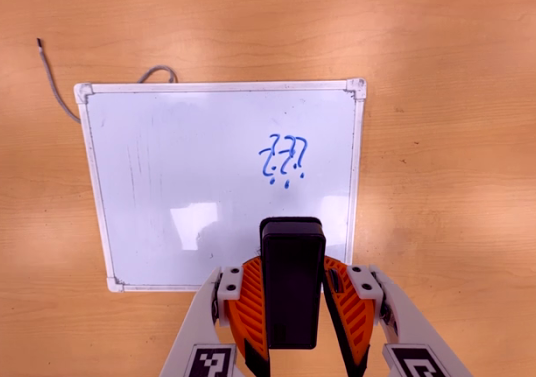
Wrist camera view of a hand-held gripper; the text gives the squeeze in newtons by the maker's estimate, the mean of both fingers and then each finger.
{"total": 5.3, "left": 4.1, "right": 6.4}